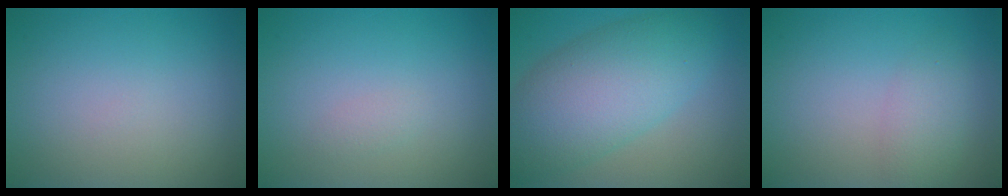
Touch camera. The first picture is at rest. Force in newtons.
{"total": 0.6, "press": 0.6, "slide": 0.0}
{"total": 8.7, "press": 8.7, "slide": 0.4}
{"total": 2.3, "press": 2.3, "slide": 0.1}